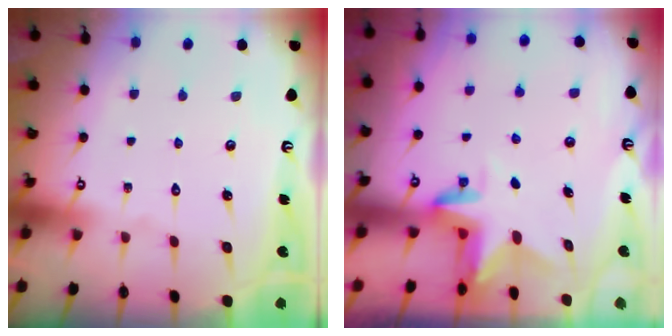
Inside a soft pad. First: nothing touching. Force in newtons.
{"total": 3.1, "press": 3.0, "slide": 0.3}